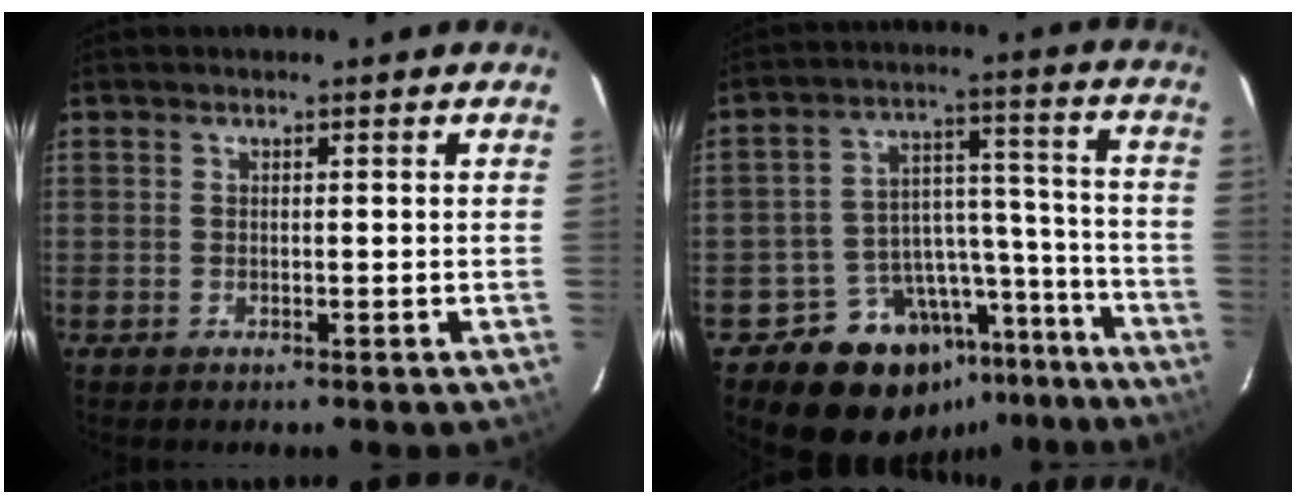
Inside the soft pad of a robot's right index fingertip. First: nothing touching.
{"total": 17.3, "force": [-13.4, 10.2, 4.0], "torque": [-0.066, 0.076, -0.177]}